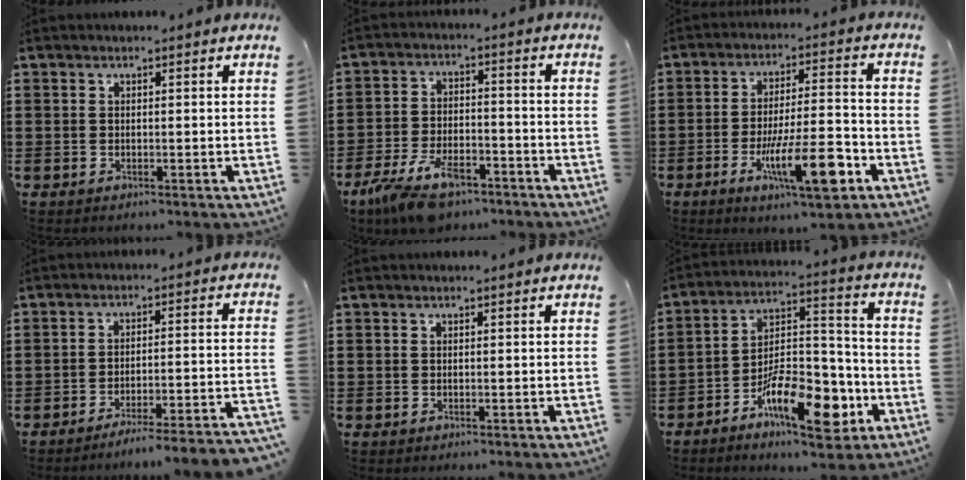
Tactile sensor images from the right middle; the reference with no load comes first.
{"total": 8.5, "force": [-6.1, 3.1, 5.1], "torque": [-0.108, 0.001, -0.115]}
{"total": 12.1, "force": [-5.1, 3.0, 10.5], "torque": [-0.189, 0.003, -0.087]}
{"total": 4.6, "force": [-4.3, -1.0, 1.2], "torque": [-0.021, -0.014, -0.090]}
{"total": 0.0}
{"total": 13.1, "force": [-7.0, 5.6, 9.6], "torque": [-0.167, 0.027, -0.123]}